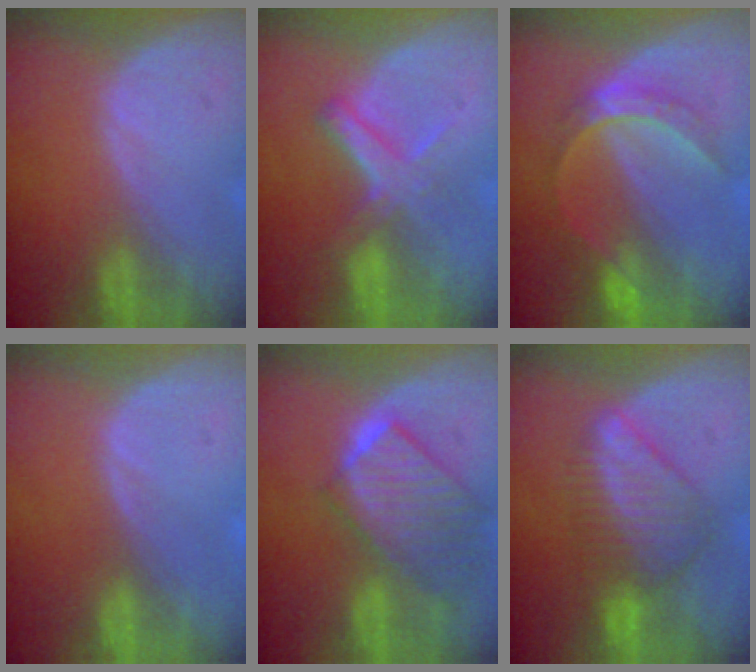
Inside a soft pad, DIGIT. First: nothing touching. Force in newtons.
{"total": 5.5, "press": 5.0, "slide": 2.4}
{"total": 6.5, "press": 5.6, "slide": 3.4}
{"total": 0.5, "press": 0.1, "slide": 0.5}
{"total": 9.9, "press": 8.7, "slide": 4.7}
{"total": 7.2, "press": 6.9, "slide": 1.9}